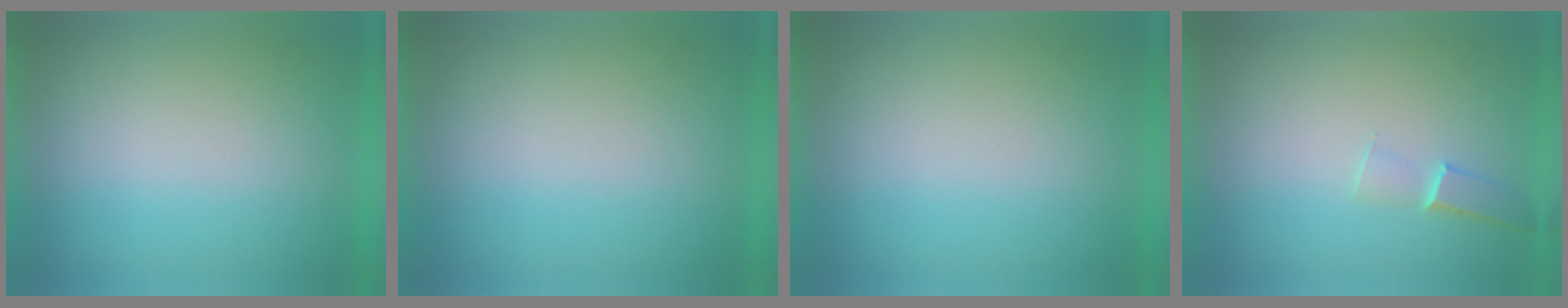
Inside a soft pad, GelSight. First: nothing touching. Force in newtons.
{"total": 0.0}
{"total": 0.0}
{"total": 1.1}